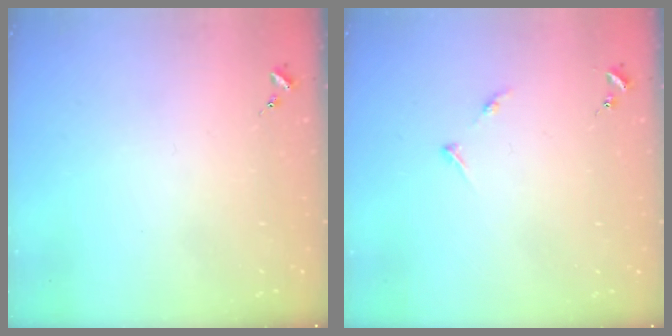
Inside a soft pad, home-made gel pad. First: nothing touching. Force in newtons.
{"total": 4.0, "press": 3.9, "slide": 0.5}